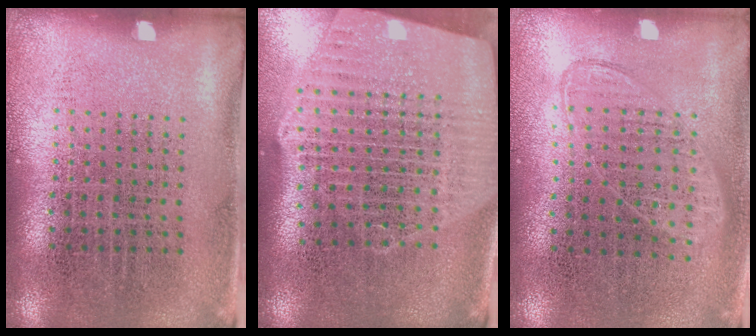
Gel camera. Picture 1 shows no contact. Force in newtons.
{"total": 2.7, "press": 2.3, "slide": 1.4}
{"total": 1.0, "press": 0.9, "slide": 0.4}